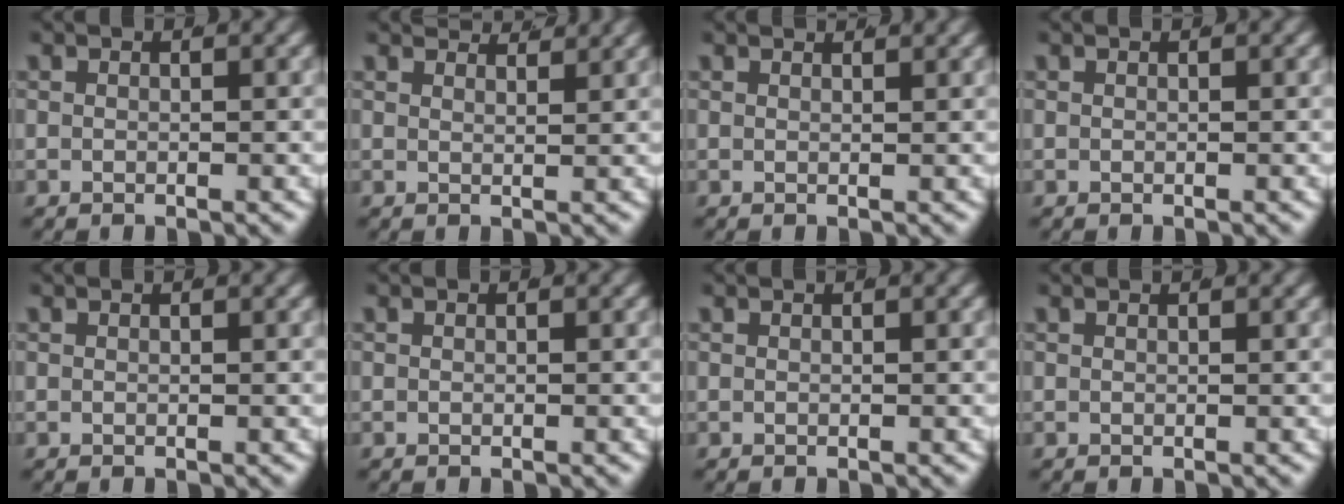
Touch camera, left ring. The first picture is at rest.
{"total": 3.3, "force": [3.2, -0.3, 0.7], "torque": [-0.005, -0.003, 0.051]}
{"total": 1.4, "force": [1.3, -0.4, 0.3], "torque": [0.004, -0.002, 0.021]}
{"total": 0.0}
{"total": 0.0}
{"total": 0.0}
{"total": 0.0}
{"total": 0.5, "force": [0.4, -0.3, 0.0], "torque": [0.007, 0.001, 0.006]}